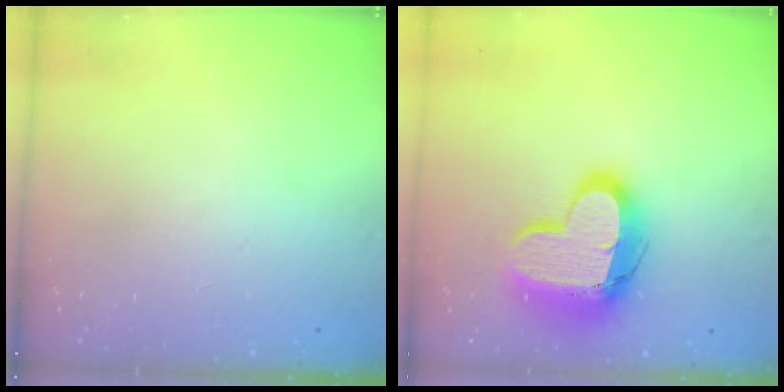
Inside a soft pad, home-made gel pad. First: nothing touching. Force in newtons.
{"total": 17.2, "press": 17.1, "slide": 1.5}